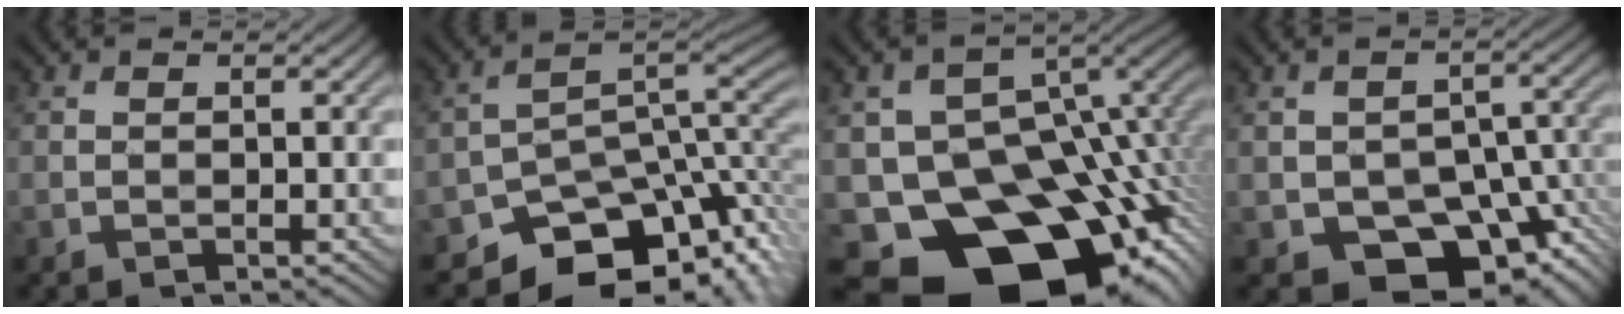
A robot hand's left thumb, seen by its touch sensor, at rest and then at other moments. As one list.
[{"total": 11.0, "force": [-5.8, 7.2, 6.0], "torque": [-0.079, -0.026, -0.088]}, {"total": 18.9, "force": [-7.7, 13.2, 11.2], "torque": [-0.176, -0.047, -0.099]}, {"total": 12.1, "force": [-5.6, 7.6, 7.6], "torque": [-0.110, -0.020, -0.089]}]